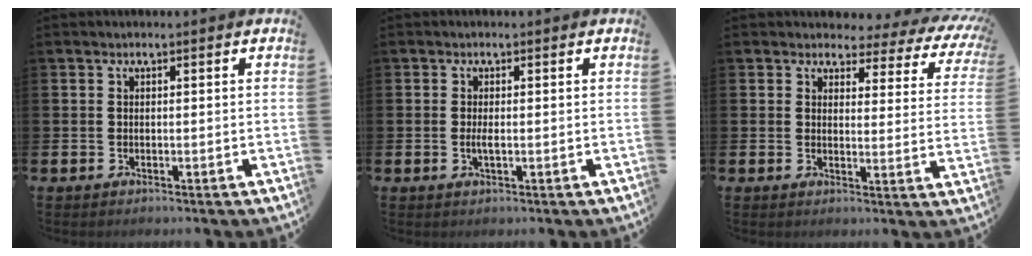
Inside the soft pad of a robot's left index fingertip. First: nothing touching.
{"total": 1.4, "force": [-0.2, 0.4, 1.3], "torque": [-0.025, -0.001, -0.003]}
{"total": 2.7, "force": [2.0, 1.7, 0.8], "torque": [-0.020, -0.025, 0.025]}